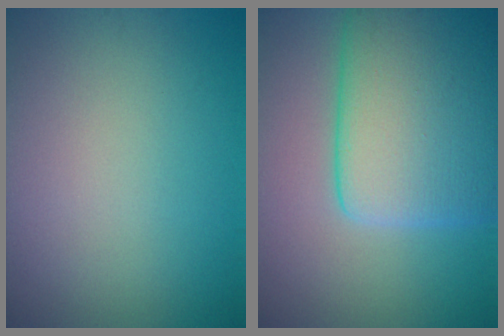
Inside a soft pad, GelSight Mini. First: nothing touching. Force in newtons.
{"total": 10.4, "press": 10.4, "slide": 0.2}